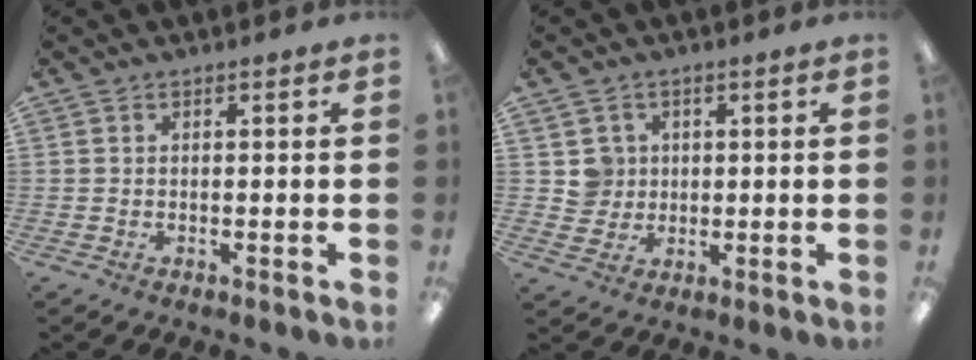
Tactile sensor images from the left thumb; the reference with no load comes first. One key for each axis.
{"total": 4.6, "fx": 1.2, "fy": 4.4, "fz": 0.0, "tx": 0.006, "ty": -0.002, "tz": 0.019}